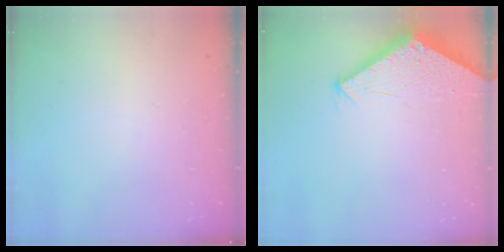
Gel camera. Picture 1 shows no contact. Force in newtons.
{"total": 2.8, "press": 2.8, "slide": 0.2}